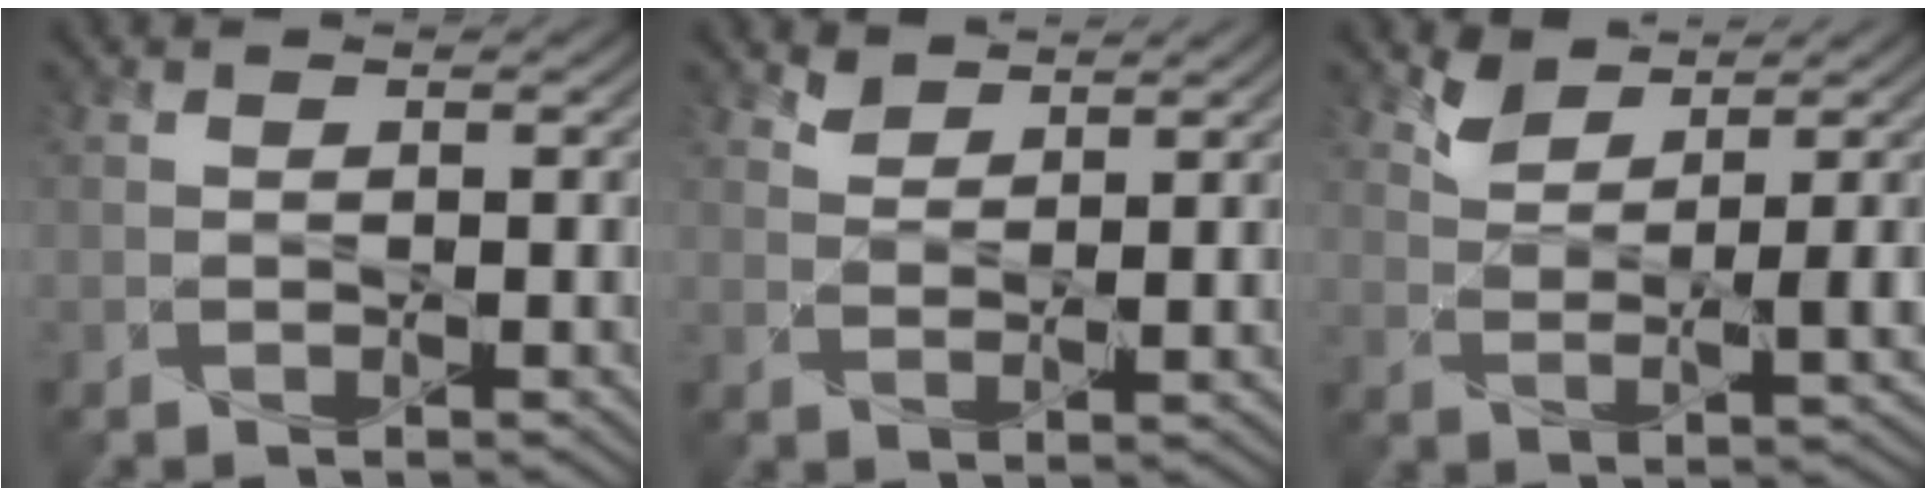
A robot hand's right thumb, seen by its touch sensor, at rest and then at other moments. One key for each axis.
{"total": 2.7, "fx": 2.3, "fy": 0.7, "fz": 1.2, "tx": -0.025, "ty": -0.002, "tz": 0.051}
{"total": 5.1, "fx": 3.4, "fy": 1.5, "fz": 3.5, "tx": -0.077, "ty": -0.009, "tz": 0.072}